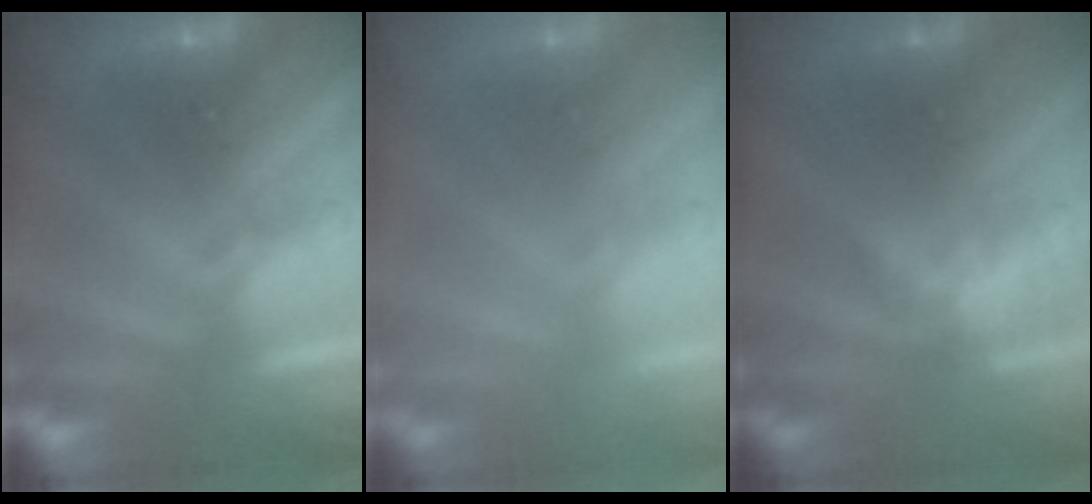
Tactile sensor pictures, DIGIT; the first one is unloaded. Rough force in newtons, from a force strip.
{"total": 8.3}
{"total": 2.3}